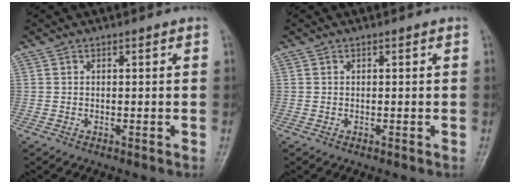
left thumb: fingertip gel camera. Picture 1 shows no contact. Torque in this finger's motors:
{"motor_torque": [0.00, 0.00, 0.00, 0.00, 0.00]}